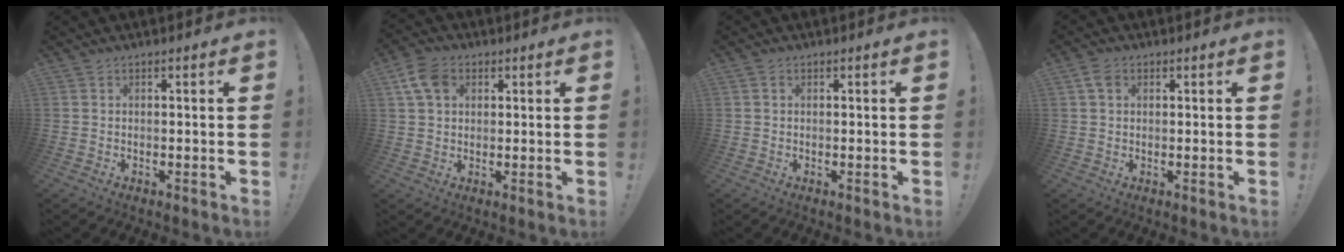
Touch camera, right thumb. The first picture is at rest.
{"total": 8.3, "force": [3.3, 5.9, 4.7], "torque": [-0.096, 0.003, 0.068]}
{"total": 0.8, "force": [0.3, 0.7, 0.3], "torque": [-0.004, 0.003, 0.004]}
{"total": 3.4, "force": [1.3, 2.4, 2.1], "torque": [-0.041, 0.006, 0.026]}